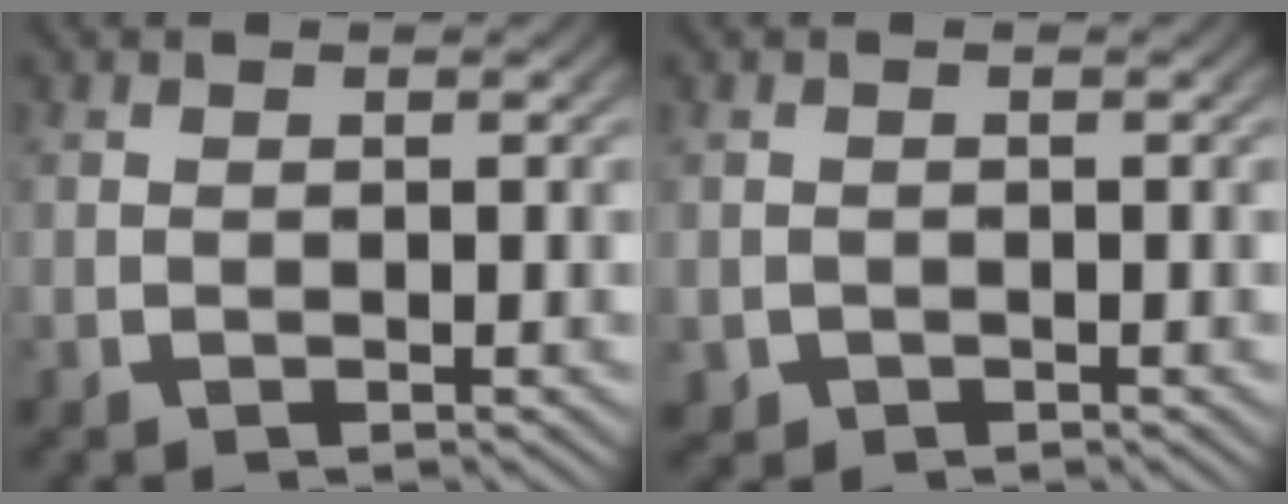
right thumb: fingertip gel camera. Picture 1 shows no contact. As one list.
[{"total": 1.7, "force": [-0.8, 1.5, 0.3], "torque": [-0.012, -0.014, -0.005]}]